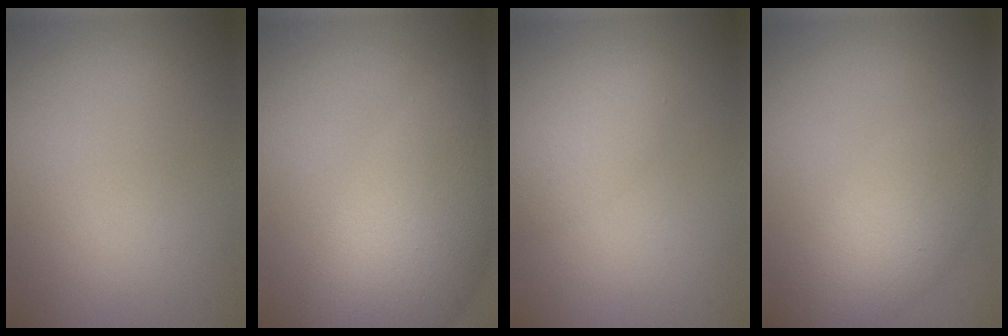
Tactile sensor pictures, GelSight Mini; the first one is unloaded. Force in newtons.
{"total": 10.3, "press": 10.3, "slide": 0.4}
{"total": 2.2, "press": 2.2, "slide": 0.1}
{"total": 3.7, "press": 3.7, "slide": 0.3}